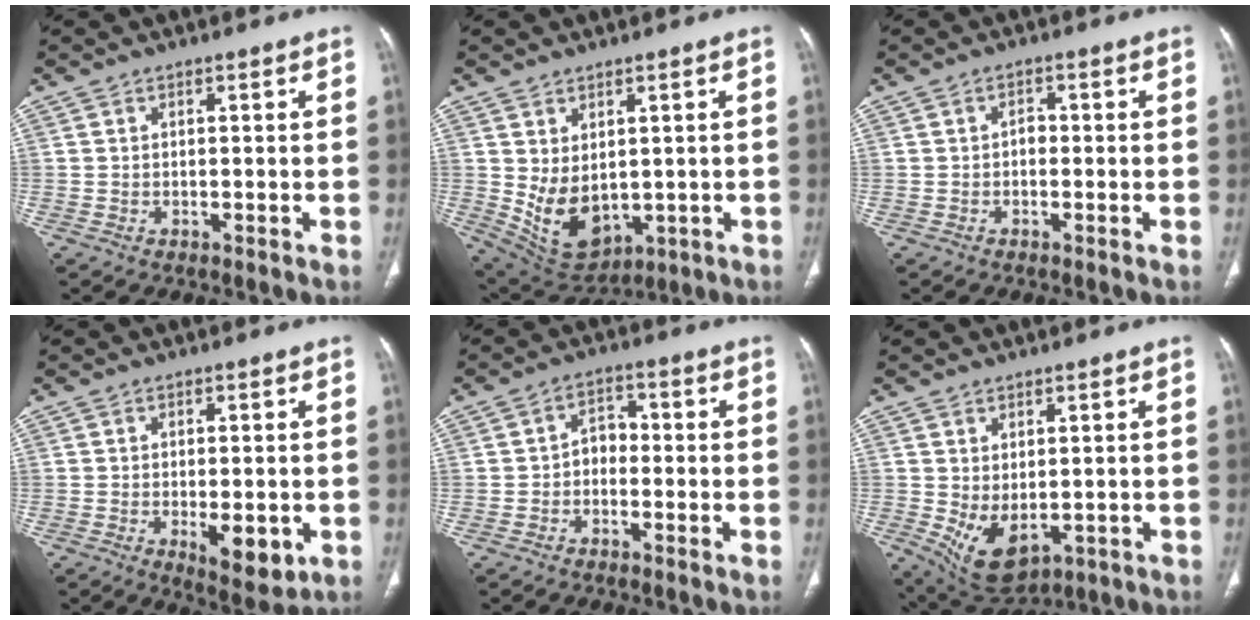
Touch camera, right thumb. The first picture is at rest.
{"total": 9.9, "force": [0.2, 6.6, 7.4], "torque": [-0.115, -0.010, 0.038]}
{"total": 1.5, "force": [-0.3, 1.1, 1.0], "torque": [-0.006, 0.006, -0.008]}
{"total": 7.5, "force": [-2.0, 3.2, 6.4], "torque": [-0.083, -0.013, -0.019]}
{"total": 3.7, "force": [-0.9, 2.8, 2.3], "torque": [-0.020, 0.022, -0.027]}
{"total": 7.9, "force": [-0.9, 4.6, 6.3], "torque": [-0.101, -0.008, 0.011]}